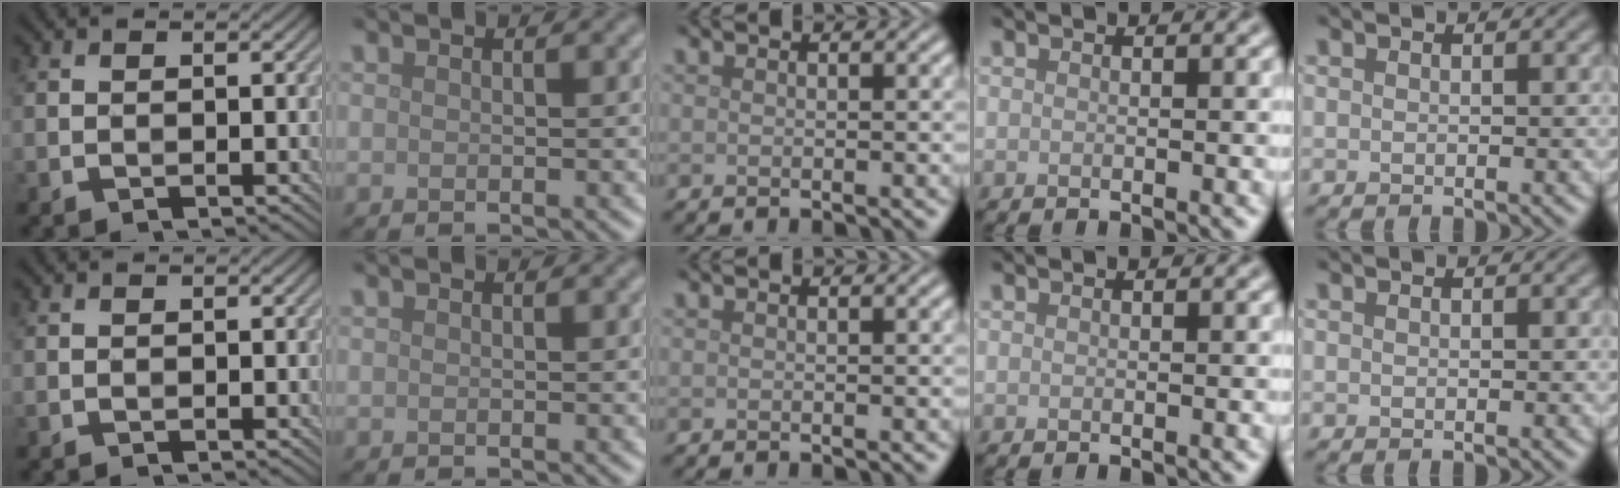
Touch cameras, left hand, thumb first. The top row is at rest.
{}